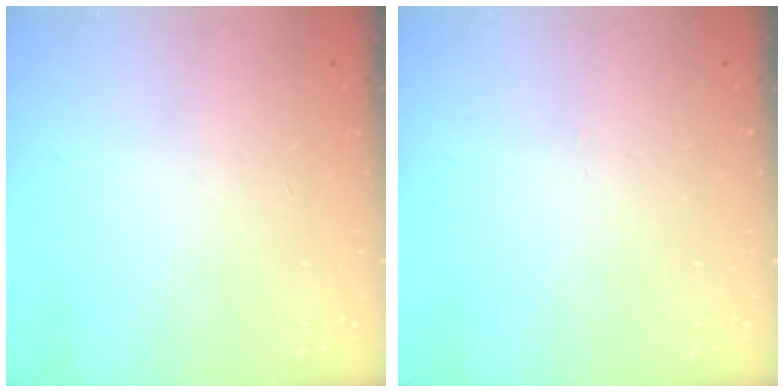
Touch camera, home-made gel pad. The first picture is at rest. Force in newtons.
{"total": 0.0}